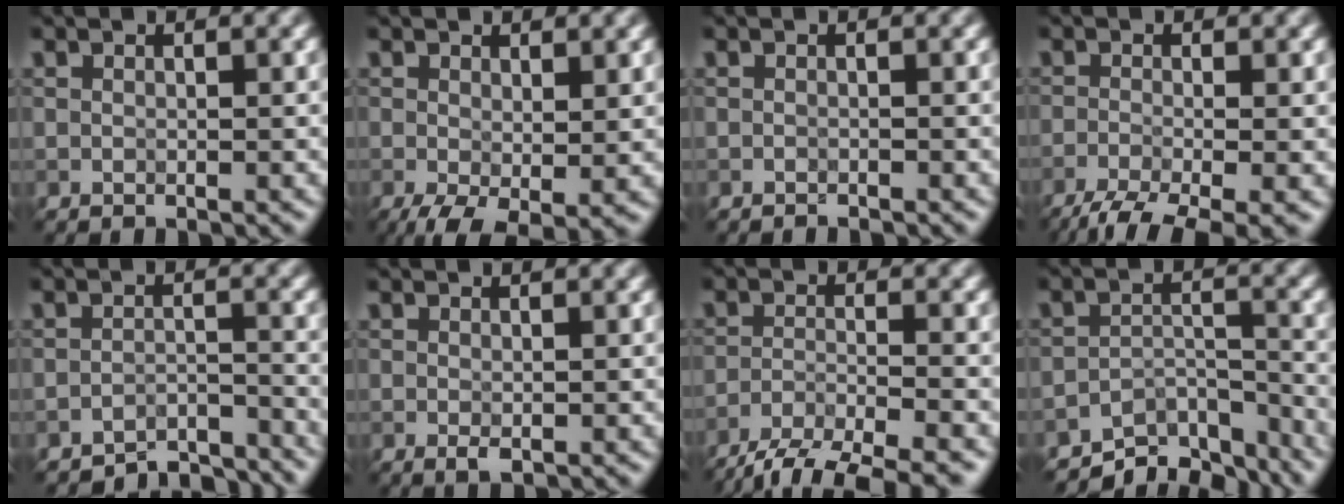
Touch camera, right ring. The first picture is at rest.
{"total": 3.8, "force": [-1.0, 1.5, 3.4], "torque": [-0.067, -0.016, -0.016]}
{"total": 0.6, "force": [-0.6, 0.0, 0.1], "torque": [0.003, 0.000, -0.011]}
{"total": 5.9, "force": [-3.9, 1.4, 4.2], "torque": [-0.066, -0.012, -0.077]}
{"total": 4.1, "force": [-4.0, 0.6, 0.6], "torque": [-0.006, 0.001, -0.065]}
{"total": 0.8, "force": [-0.2, 0.3, 0.7], "torque": [-0.012, -0.004, -0.001]}
{"total": 7.0, "force": [-5.7, 1.5, 3.7], "torque": [-0.062, -0.013, -0.098]}
{"total": 6.2, "force": [-5.7, 1.8, 1.8], "torque": [-0.016, -0.011, -0.092]}